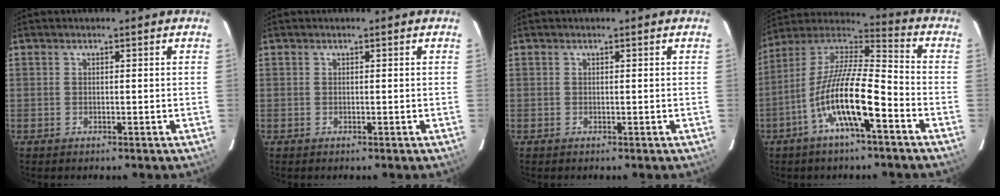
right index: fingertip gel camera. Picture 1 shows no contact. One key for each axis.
{"total": 0.0}
{"total": 0.0}
{"total": 15.5, "fx": -6.9, "fy": 3.2, "fz": 13.5, "tx": -0.254, "ty": -0.007, "tz": -0.137}